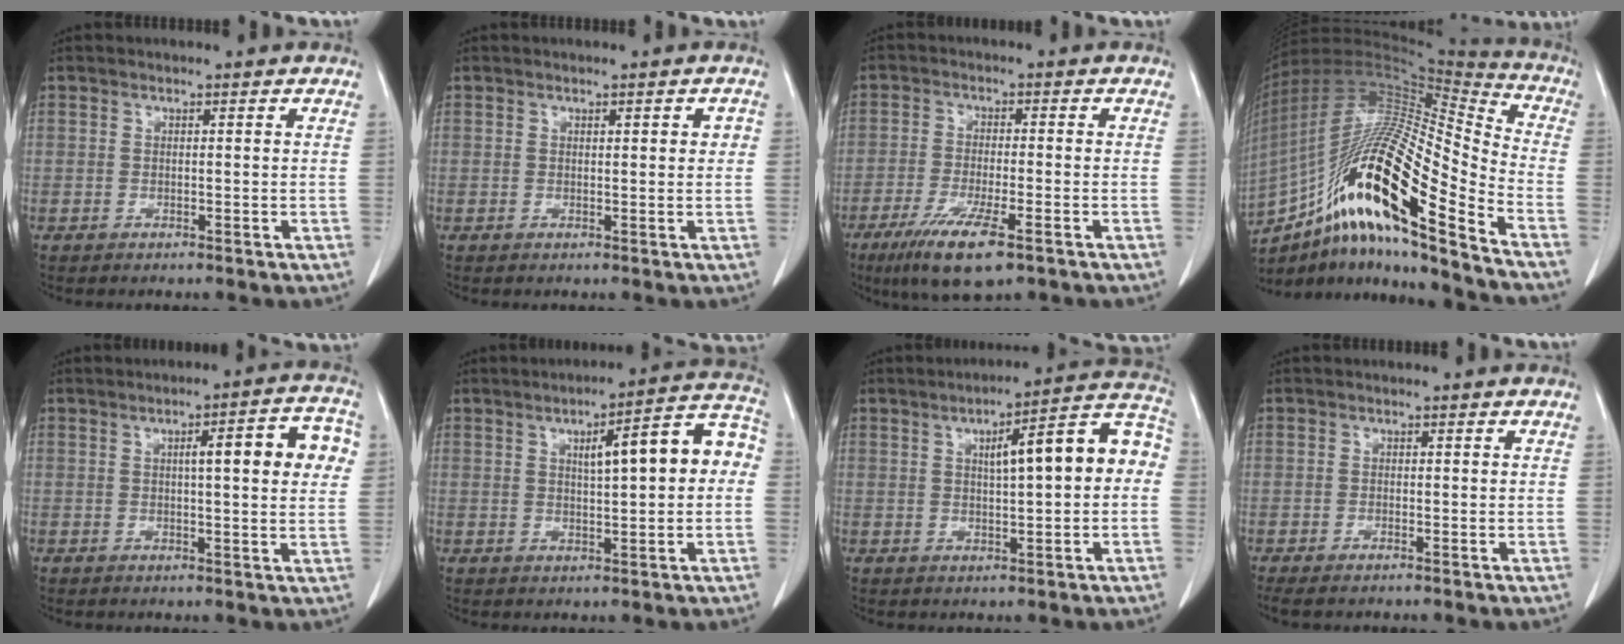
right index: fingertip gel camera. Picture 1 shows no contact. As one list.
[{"total": 2.0, "force": [0.5, 0.7, 1.8], "torque": [-0.020, 0.006, 0.006]}, {"total": 9.4, "force": [-5.6, 1.4, 7.5], "torque": [-0.137, -0.024, -0.091]}, {"total": 26.8, "force": [-14.7, 3.1, 22.3], "torque": [-0.416, -0.019, -0.264]}, {"total": 9.3, "force": [1.9, 1.5, 8.9], "torque": [-0.114, 0.020, 0.020]}, {"total": 11.0, "force": [1.6, 2.1, 10.6], "torque": [-0.139, 0.036, 0.018]}, {"total": 11.9, "force": [1.4, 2.3, 11.6], "torque": [-0.152, 0.042, 0.016]}, {"total": 1.4, "force": [-1.0, 0.5, 0.8], "torque": [-0.014, -0.003, -0.011]}]